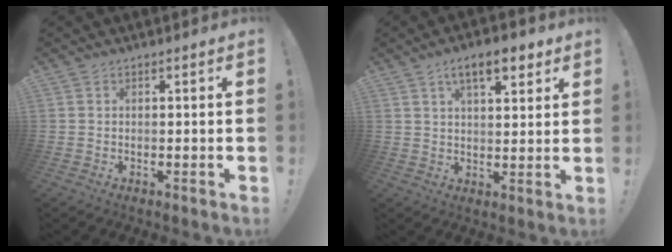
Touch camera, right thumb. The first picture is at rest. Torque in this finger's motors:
{"motor_torque": [0.50, 0.99, 0.60, 0.03, 0.00]}